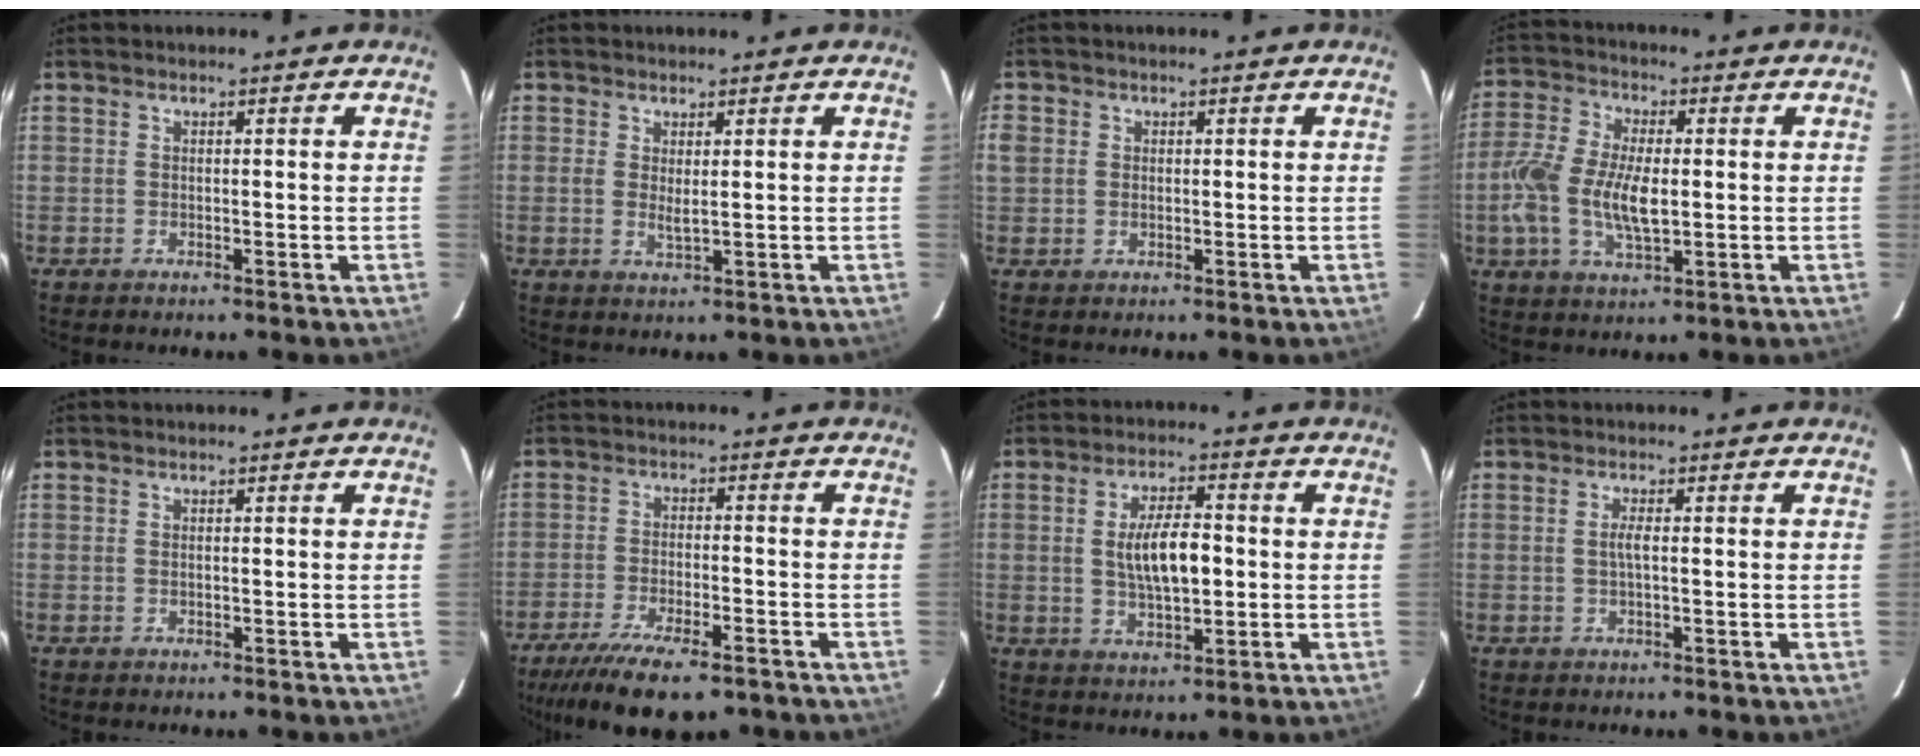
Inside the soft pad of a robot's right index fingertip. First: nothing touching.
{"total": 0.8, "force": [0.1, 0.2, 0.8], "torque": [-0.017, 0.000, 0.000]}
{"total": 3.1, "force": [0.0, 2.8, 1.2], "torque": [-0.025, 0.003, 0.000]}
{"total": 11.7, "force": [-1.3, 5.3, 10.3], "torque": [-0.221, 0.002, -0.030]}
{"total": 0.0}
{"total": 14.7, "force": [-11.0, 4.3, 8.8], "torque": [-0.185, -0.039, -0.180]}
{"total": 8.6, "force": [0.1, 3.4, 8.0], "torque": [-0.148, 0.003, 0.007]}
{"total": 1.5, "force": [-0.1, 0.0, 1.5], "torque": [-0.028, 0.001, -0.004]}